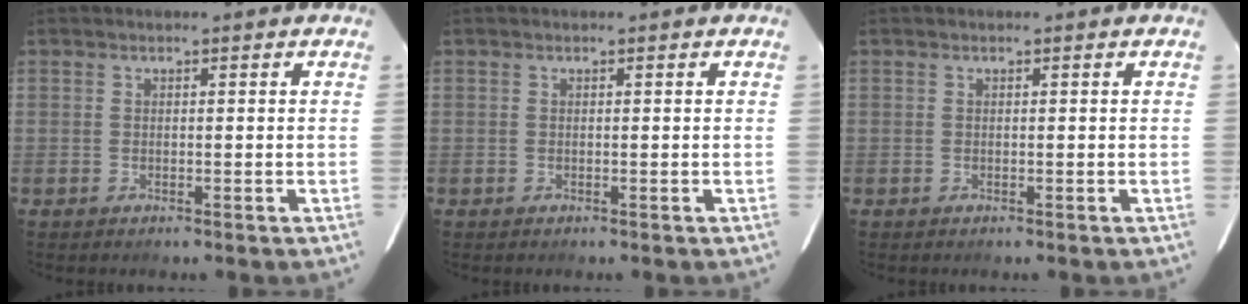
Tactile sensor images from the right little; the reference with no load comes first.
{"total": 0.0}
{"total": 0.0}